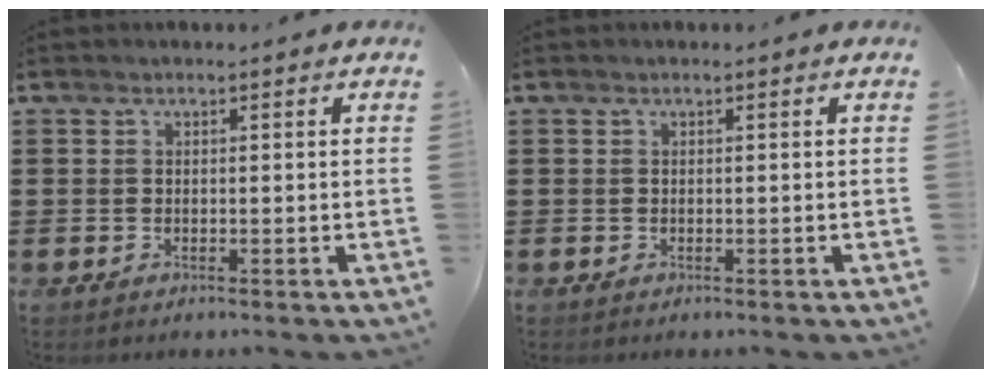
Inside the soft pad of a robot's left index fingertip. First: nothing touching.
{"total": 0.0}